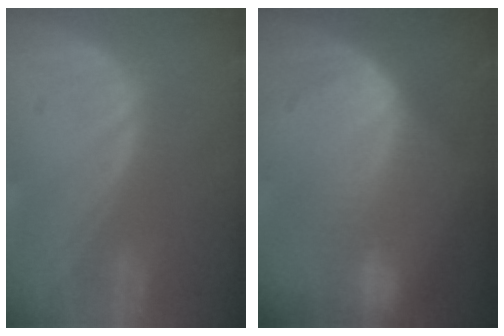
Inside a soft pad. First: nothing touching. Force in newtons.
{"total": 8.2, "press": 7.5, "slide": 3.5}